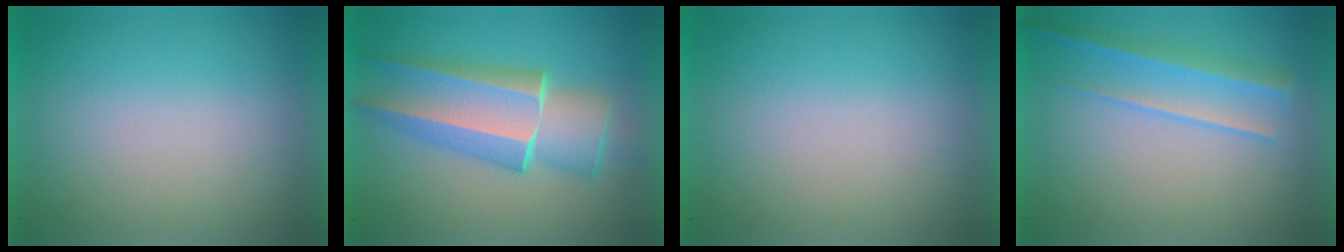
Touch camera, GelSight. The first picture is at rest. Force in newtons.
{"total": 6.2}
{"total": 0.0}
{"total": 2.2}